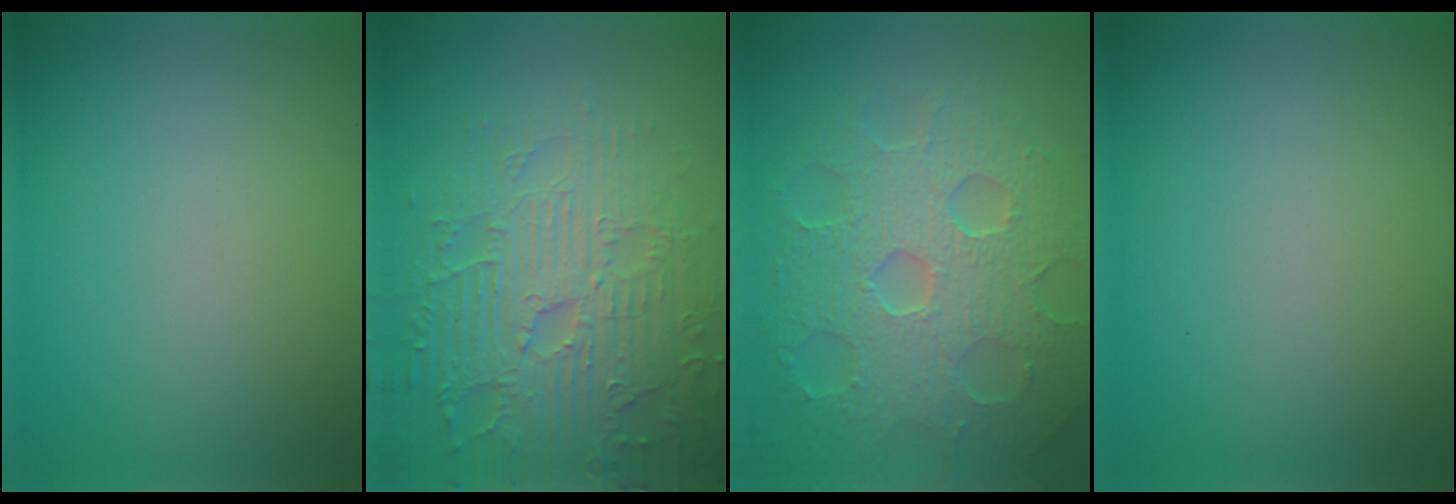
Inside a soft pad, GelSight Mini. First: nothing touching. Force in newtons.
{"total": 6.7, "press": 5.4, "slide": 3.9}
{"total": 8.8, "press": 6.3, "slide": 6.1}
{"total": 0.0}